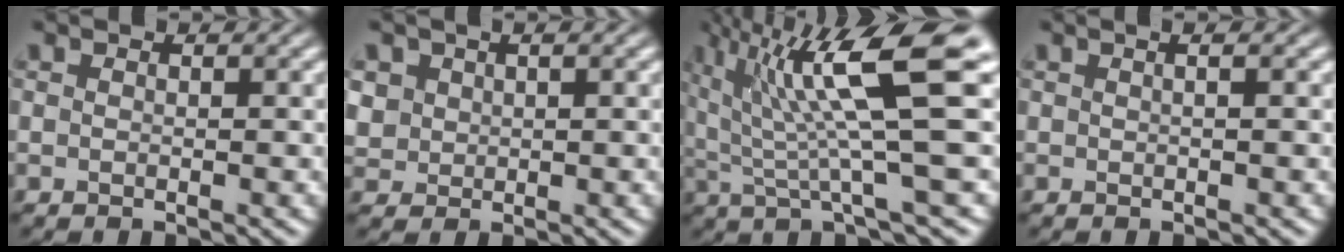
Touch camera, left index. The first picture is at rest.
{"total": 1.3, "force": [0.6, 1.1, 0.2], "torque": [-0.016, 0.007, 0.026]}
{"total": 11.1, "force": [4.2, 1.7, 10.2], "torque": [-0.165, 0.012, 0.086]}
{"total": 2.3, "force": [1.0, 1.1, 1.8], "torque": [-0.005, 0.021, -0.013]}